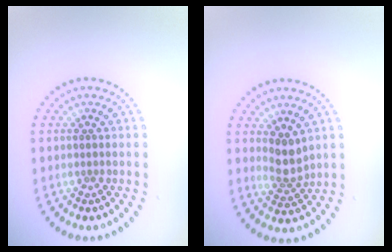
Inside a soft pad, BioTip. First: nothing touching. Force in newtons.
{"total": 2.5, "press": 2.1, "slide": 1.3}